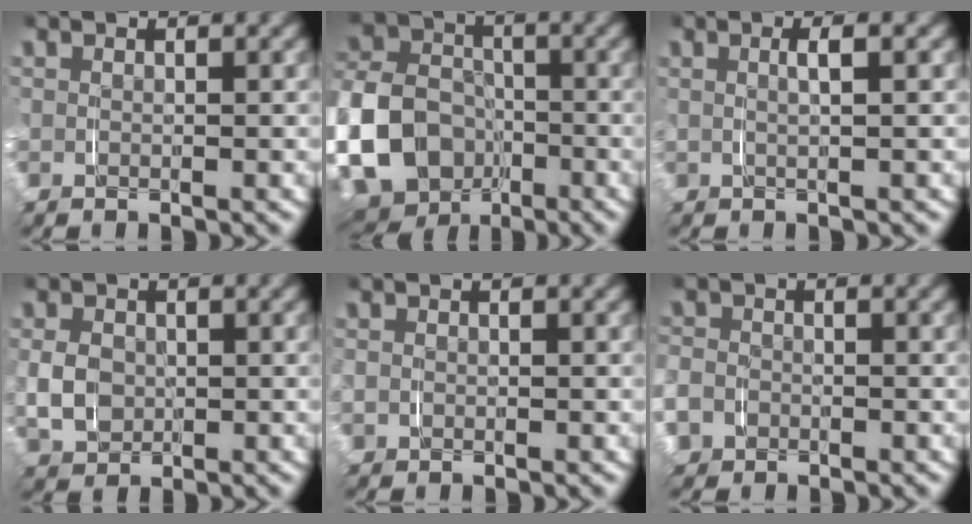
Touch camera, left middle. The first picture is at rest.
{"total": 11.0, "force": [-3.6, 9.3, 4.6], "torque": [-0.123, -0.040, -0.057]}
{"total": 1.5, "force": [0.4, 0.1, 1.5], "torque": [-0.030, 0.005, 0.008]}
{"total": 3.7, "force": [0.1, 3.1, 2.1], "torque": [-0.052, -0.004, 0.006]}
{"total": 1.2, "force": [-0.1, 1.2, 0.3], "torque": [-0.016, 0.000, -0.005]}
{"total": 4.4, "force": [-1.4, 4.1, 1.0], "torque": [-0.045, -0.017, -0.027]}